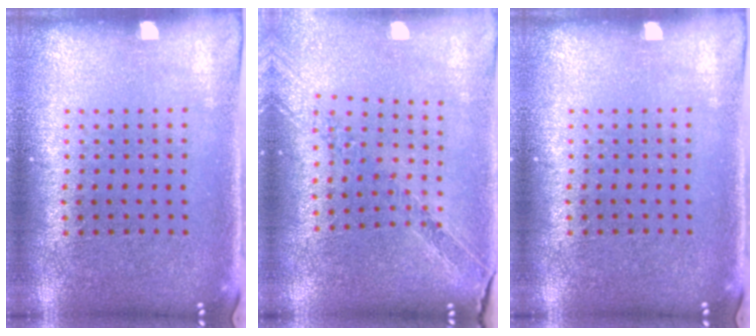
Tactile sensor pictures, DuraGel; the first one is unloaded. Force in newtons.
{"total": 1.1, "press": 1.1, "slide": 0.1}
{"total": 0.0}